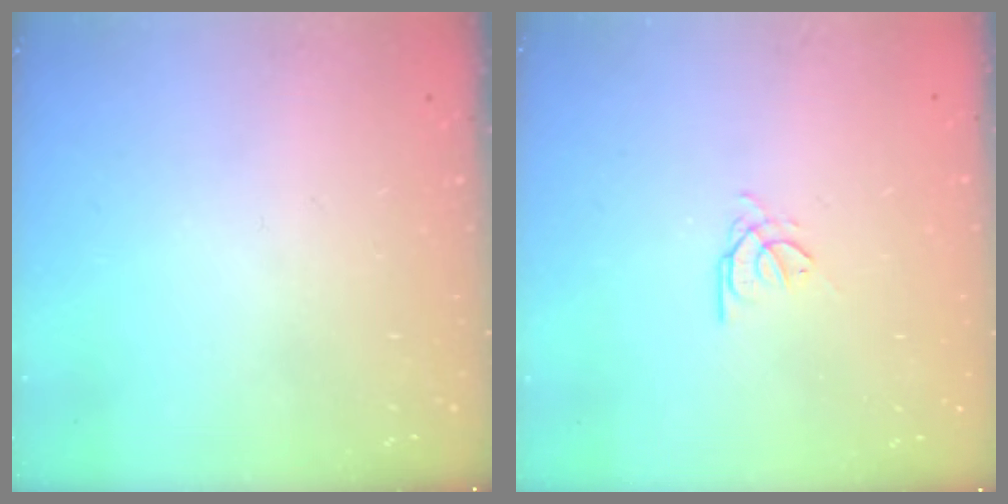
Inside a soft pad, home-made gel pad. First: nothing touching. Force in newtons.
{"total": 0.7, "press": 0.6, "slide": 0.3}